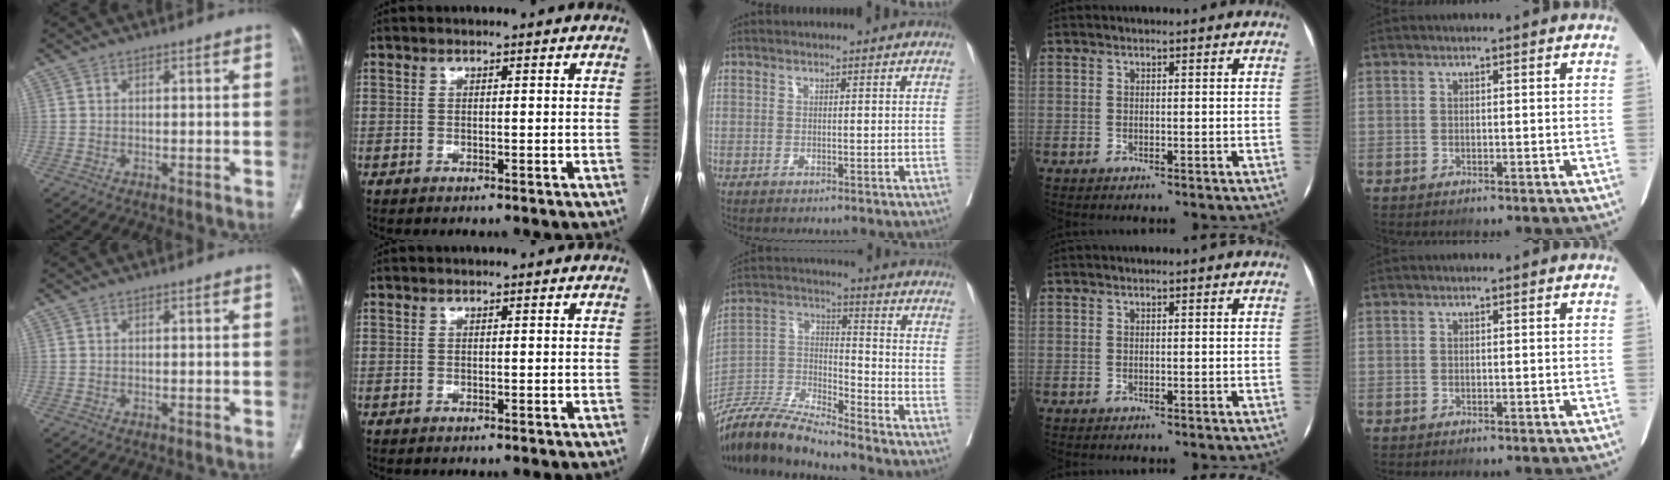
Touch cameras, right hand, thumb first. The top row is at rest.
{"middle": {"total": 12.5, "force": [-11.5, 0.5, 4.8], "torque": [-0.090, 0.007, -0.223]}}